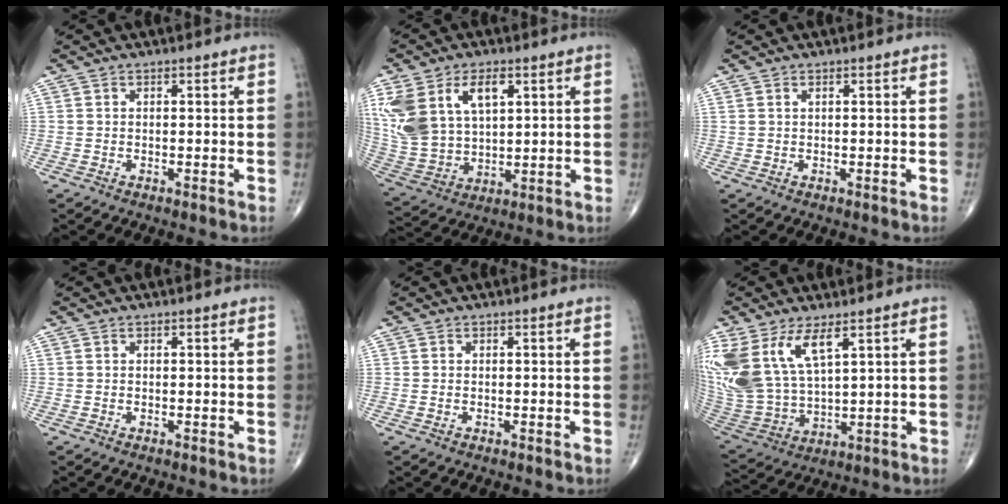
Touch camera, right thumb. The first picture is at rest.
{"total": 17.2, "force": [6.4, 10.3, 12.2], "torque": [-0.259, -0.012, 0.136]}
{"total": 0.5, "force": [0.3, 0.1, 0.3], "torque": [-0.010, 0.009, 0.010]}
{"total": 0.0}
{"total": 0.0}
{"total": 16.1, "force": [7.6, 7.4, 12.1], "torque": [-0.264, -0.031, 0.169]}